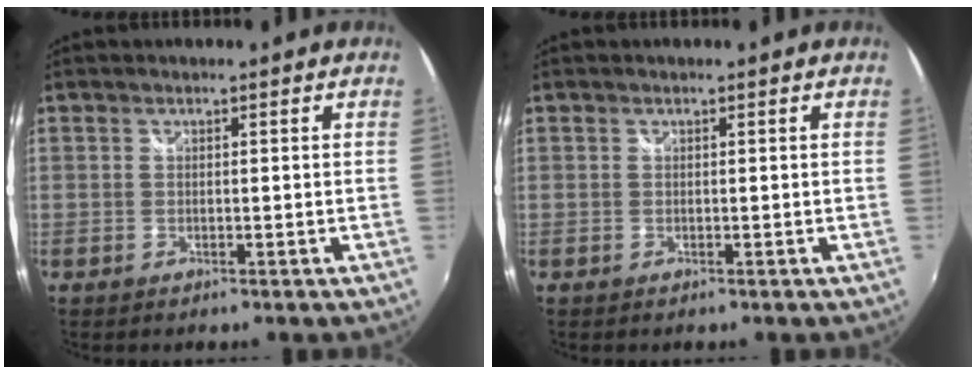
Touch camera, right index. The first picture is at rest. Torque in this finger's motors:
{"motor_torque": [0.02, 0.02, 0.00, 0.00]}